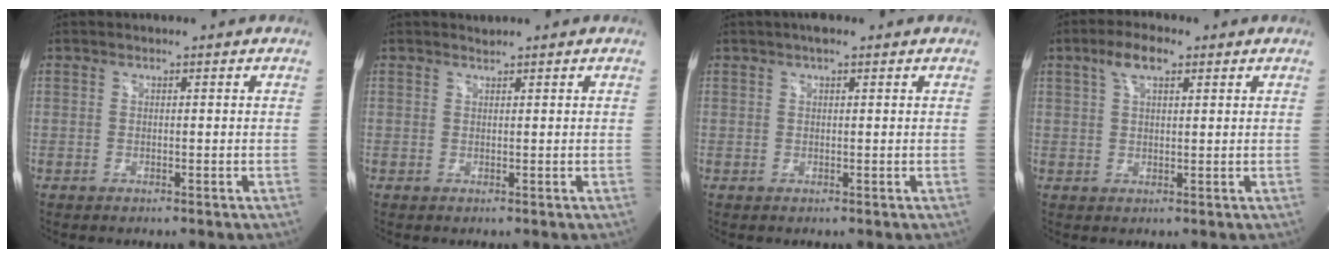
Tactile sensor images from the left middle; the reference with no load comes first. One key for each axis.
{"total": 0.6, "fx": 0.6, "fy": -0.2, "fz": -0.2, "tx": -0.007, "ty": -0.001, "tz": 0.012}
{"total": 1.8, "fx": 1.2, "fy": 0.5, "fz": 1.2, "tx": -0.020, "ty": 0.012, "tz": 0.019}
{"total": 4.9, "fx": 2.7, "fy": 1.8, "fz": 3.7, "tx": -0.078, "ty": 0.016, "tz": 0.051}